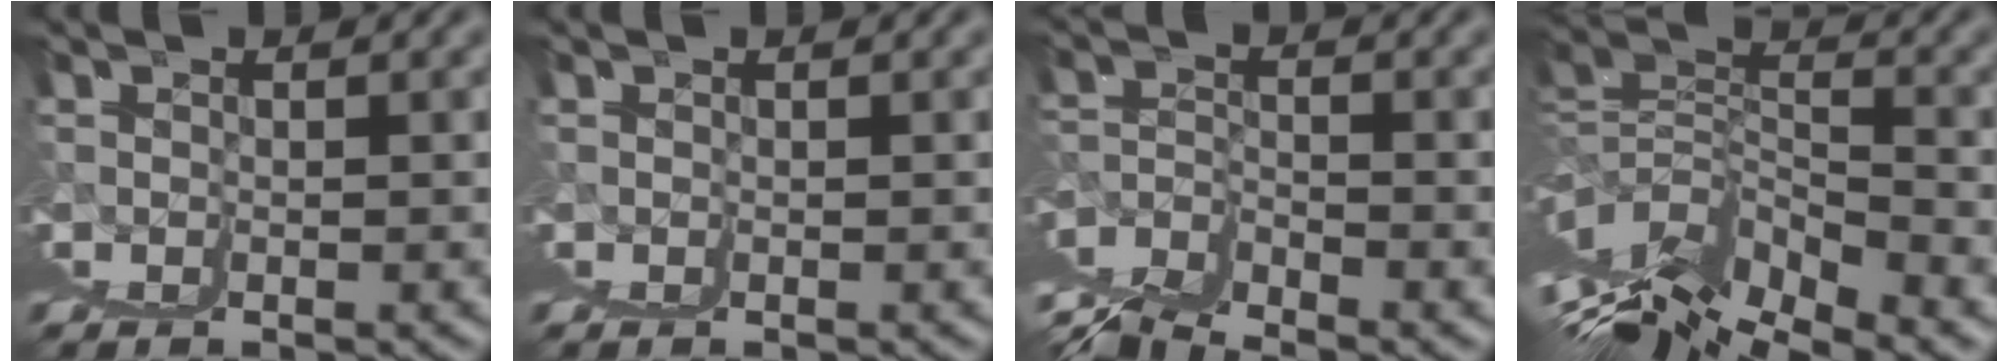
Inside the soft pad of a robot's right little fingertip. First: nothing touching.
{"total": 0.0}
{"total": 3.7, "force": [1.2, -2.9, 1.9], "torque": [-0.015, 0.012, 0.027]}
{"total": 8.0, "force": [1.7, 0.7, 7.7], "torque": [-0.094, 0.026, 0.030]}